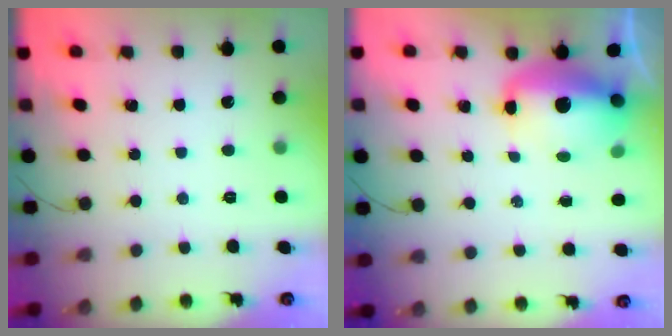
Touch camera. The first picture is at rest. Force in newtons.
{"total": 12.4, "press": 11.9, "slide": 3.4}